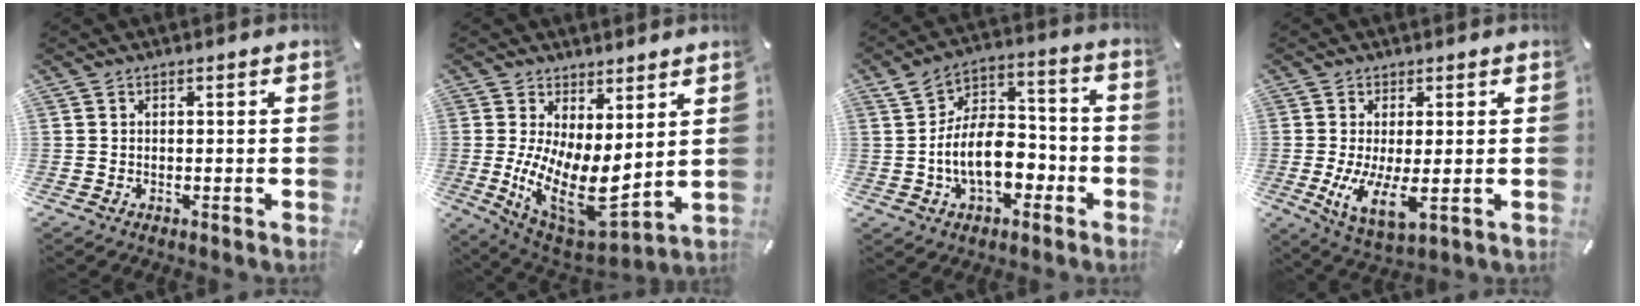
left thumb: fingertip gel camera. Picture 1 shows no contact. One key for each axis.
{"total": 14.1, "fx": 1.2, "fy": 6.9, "fz": 12.3, "tx": -0.214, "ty": -0.041, "tz": 0.041}
{"total": 14.2, "fx": -3.0, "fy": 9.1, "fz": 10.5, "tx": -0.175, "ty": 0.019, "tz": -0.054}
{"total": 9.1, "fx": -0.6, "fy": 3.3, "fz": 8.4, "tx": -0.163, "ty": -0.032, "tz": -0.007}